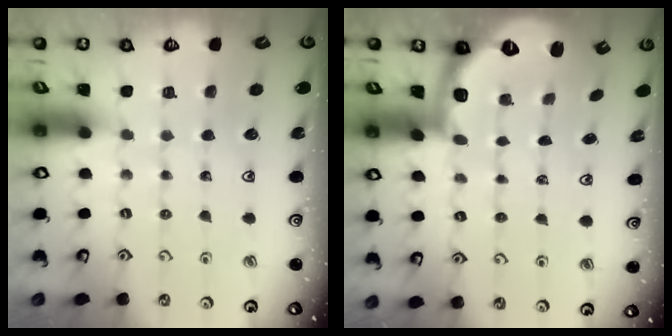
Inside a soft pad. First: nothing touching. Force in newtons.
{"total": 2.4, "press": 1.8, "slide": 1.6}